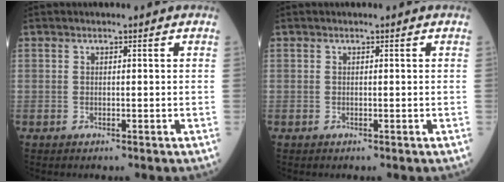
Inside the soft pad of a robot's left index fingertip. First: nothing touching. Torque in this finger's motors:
{"motor_torque": [-0.01, 0.01, 0.00, 0.00]}